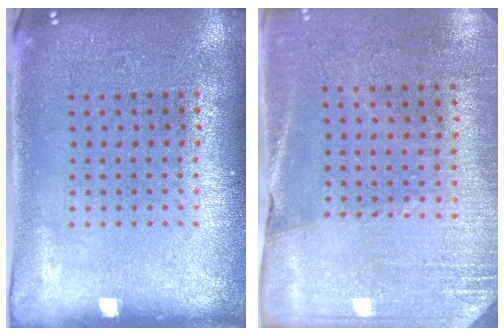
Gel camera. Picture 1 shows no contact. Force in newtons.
{"total": 2.6, "press": 2.5, "slide": 0.8}